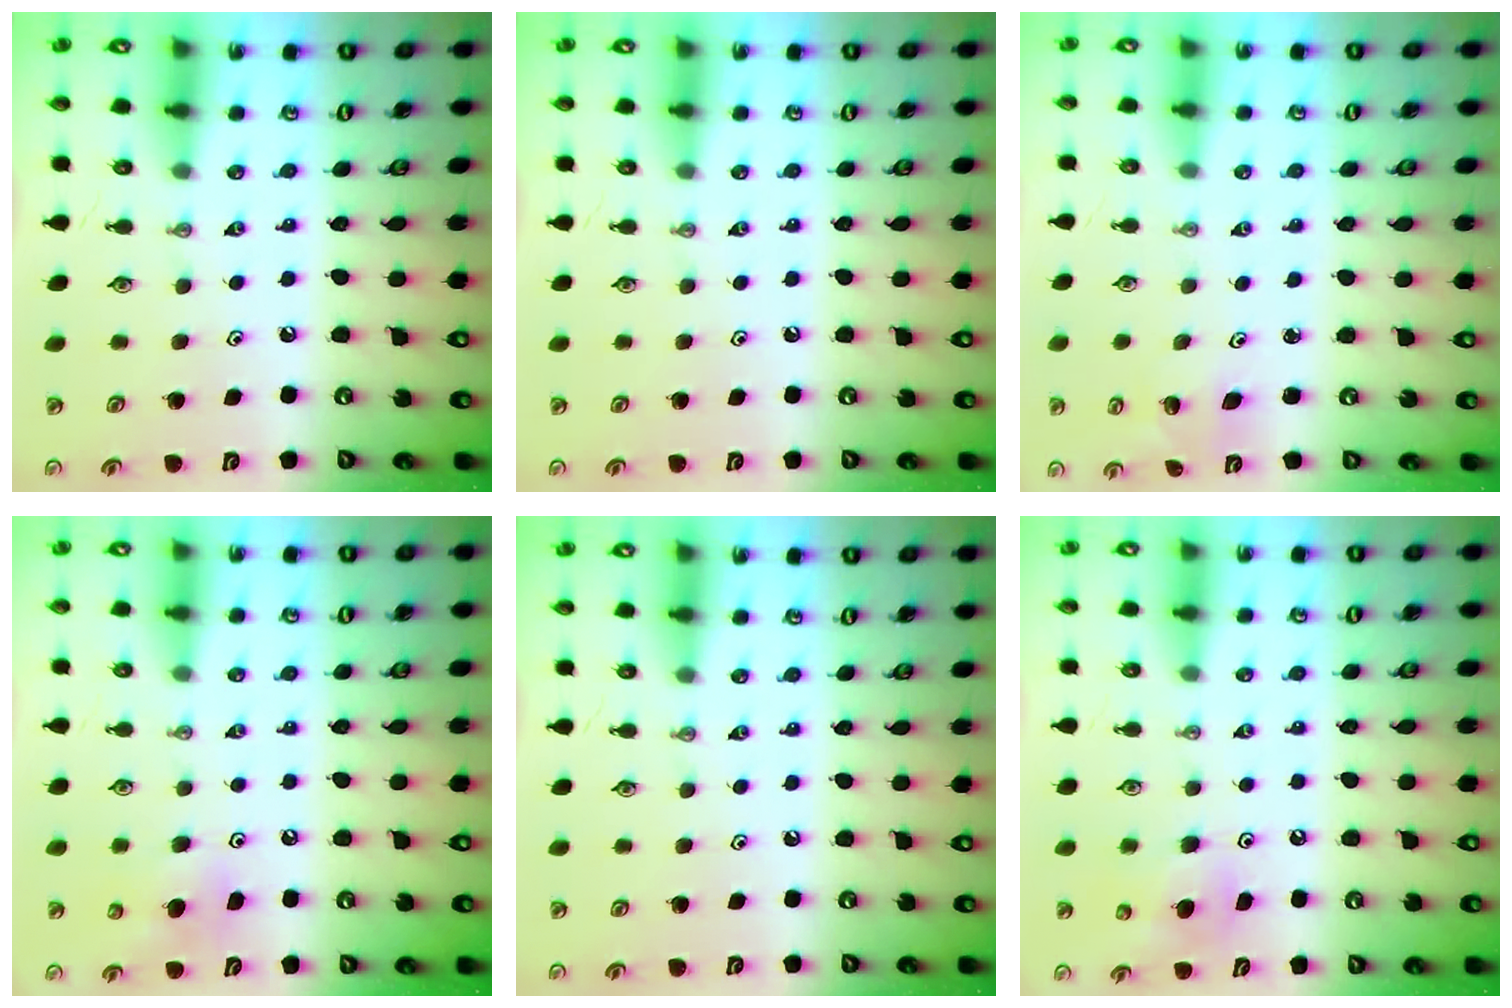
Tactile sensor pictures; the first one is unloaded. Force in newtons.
{"total": 0.0}
{"total": 2.5, "press": 2.5, "slide": 0.1}
{"total": 4.9, "press": 4.5, "slide": 1.7}
{"total": 0.0}
{"total": 5.2, "press": 5.1, "slide": 0.9}